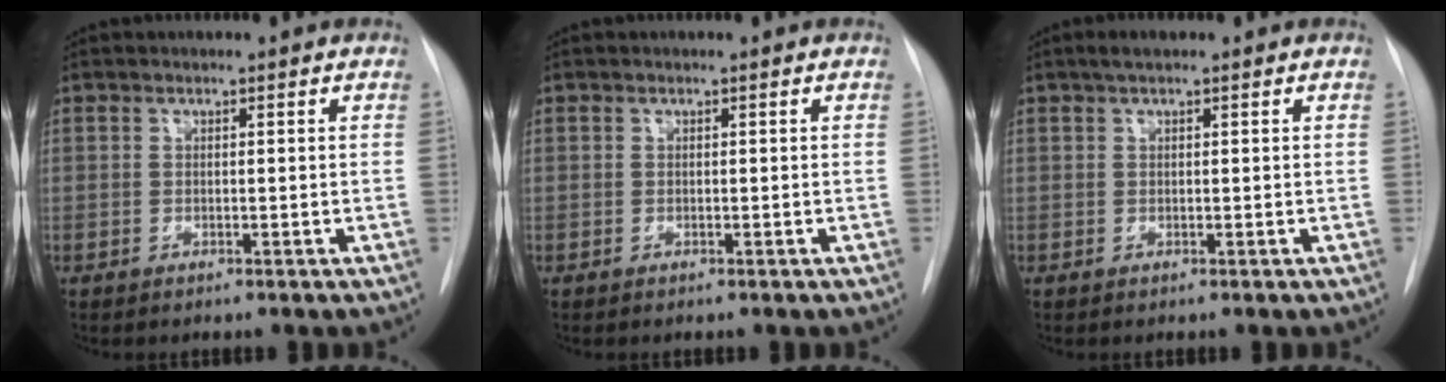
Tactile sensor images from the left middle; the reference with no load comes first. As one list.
[{"total": 0.0}, {"total": 1.6, "force": [1.1, 0.4, 1.1], "torque": [-0.022, 0.014, 0.019]}]